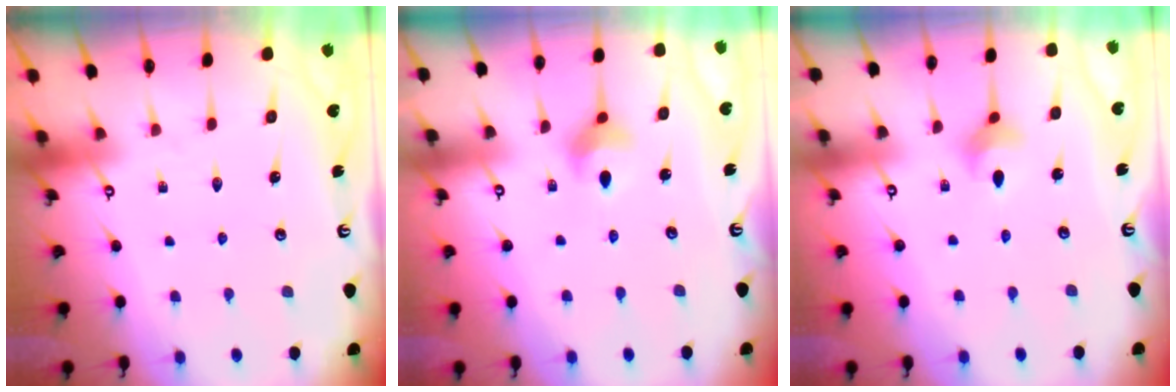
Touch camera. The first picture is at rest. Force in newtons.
{"total": 6.6, "press": 6.5, "slide": 1.2}
{"total": 2.7, "press": 2.6, "slide": 0.5}